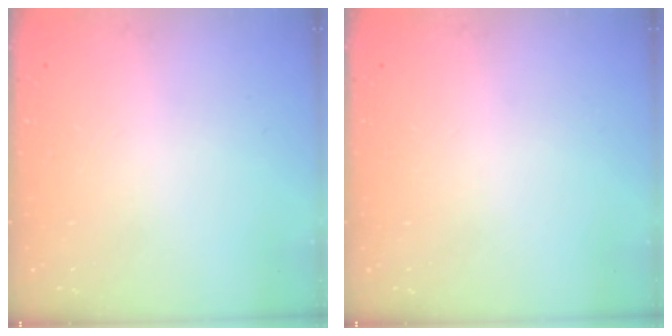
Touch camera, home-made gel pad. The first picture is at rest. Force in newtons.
{"total": 0.0}